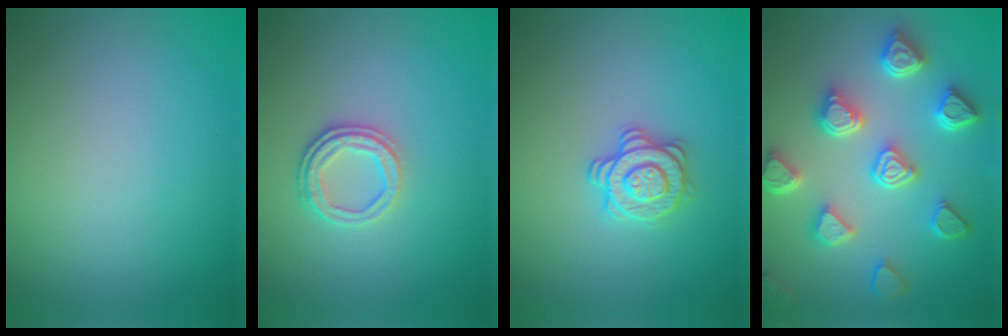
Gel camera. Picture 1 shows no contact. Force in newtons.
{"total": 2.6, "press": 2.3, "slide": 1.3}
{"total": 2.8, "press": 2.7, "slide": 0.9}
{"total": 6.9, "press": 5.7, "slide": 3.9}